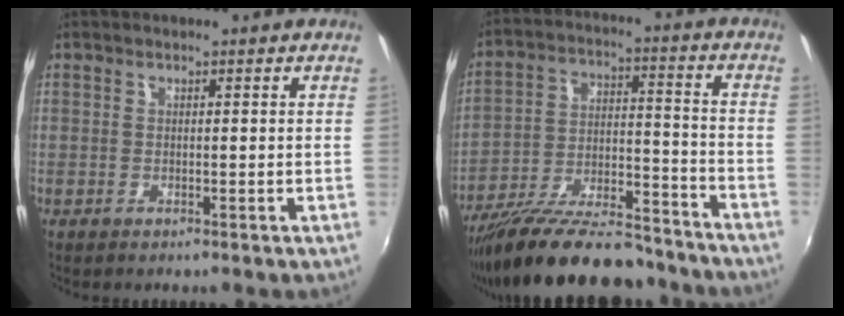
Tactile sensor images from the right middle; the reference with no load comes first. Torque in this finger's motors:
{"motor_torque": [0.98, -1.16, 0.18, 0.11]}